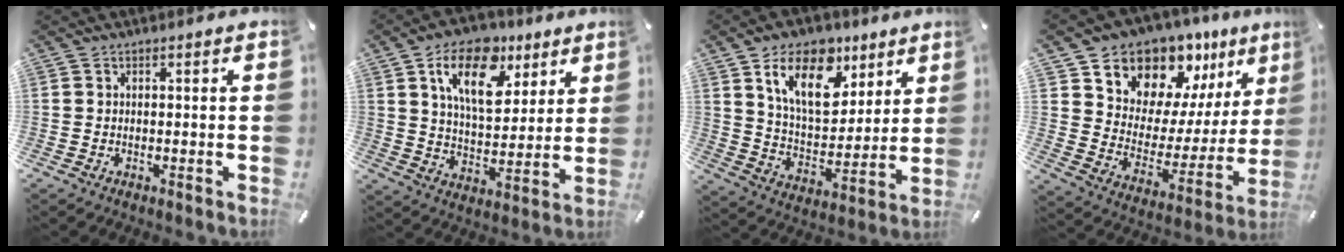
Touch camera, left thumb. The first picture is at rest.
{"total": 15.6, "force": [8.3, 8.9, 9.8], "torque": [-0.152, -0.028, 0.146]}
{"total": 17.0, "force": [9.8, 9.9, 9.7], "torque": [-0.159, -0.040, 0.175]}
{"total": 12.5, "force": [10.8, 6.3, -0.1], "torque": [-0.002, -0.130, 0.195]}